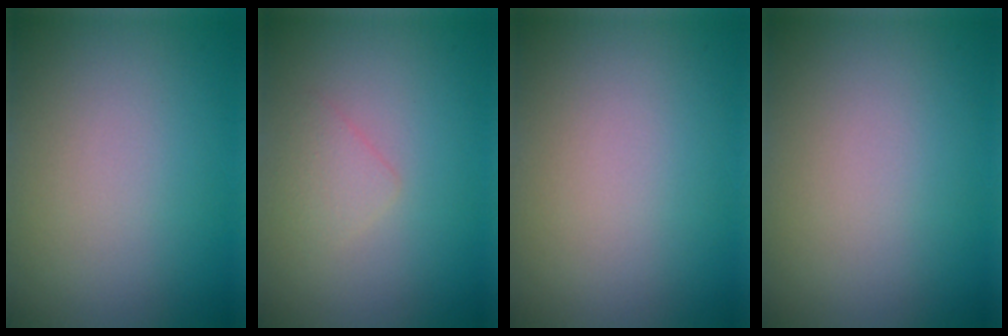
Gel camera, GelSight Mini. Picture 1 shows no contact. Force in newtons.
{"total": 1.3, "press": 1.3, "slide": 0.1}
{"total": 0.0}
{"total": 0.0}